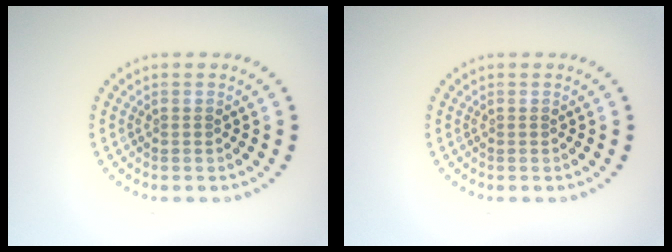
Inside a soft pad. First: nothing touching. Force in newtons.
{"total": 0.0}